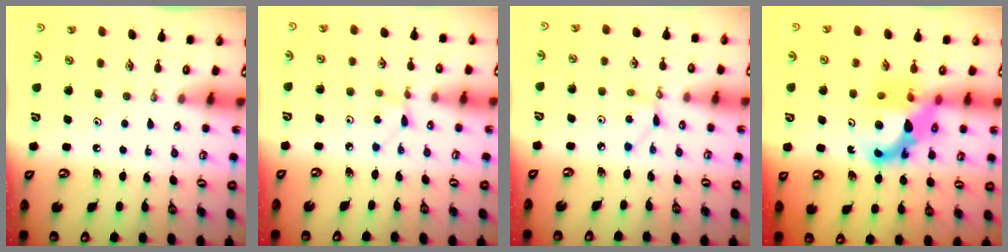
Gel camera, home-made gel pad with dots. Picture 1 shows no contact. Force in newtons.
{"total": 1.3, "press": 1.3, "slide": 0.2}
{"total": 2.1, "press": 2.1, "slide": 0.3}
{"total": 12.7, "press": 12.7, "slide": 0.9}